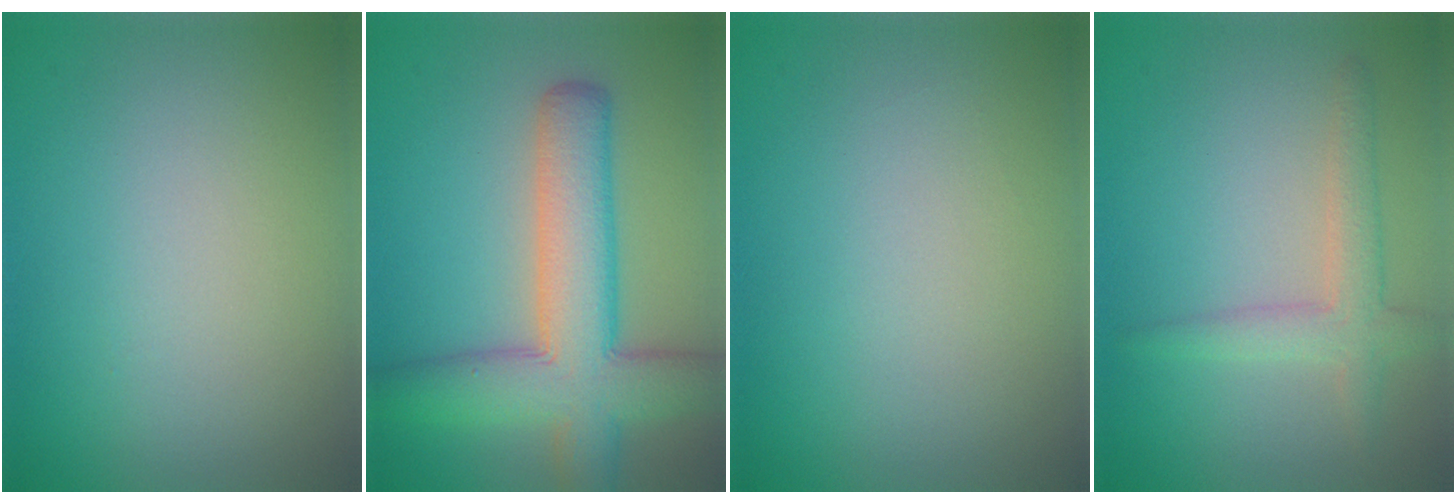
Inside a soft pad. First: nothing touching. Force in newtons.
{"total": 8.3, "press": 8.3, "slide": 0.3}
{"total": 0.0}
{"total": 2.9, "press": 2.8, "slide": 0.1}